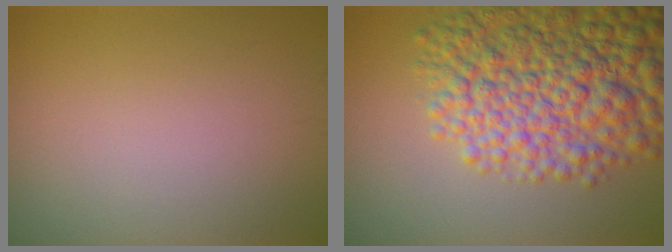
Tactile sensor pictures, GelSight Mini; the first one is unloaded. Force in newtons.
{"total": 10.5, "press": 10.5, "slide": 0.3}